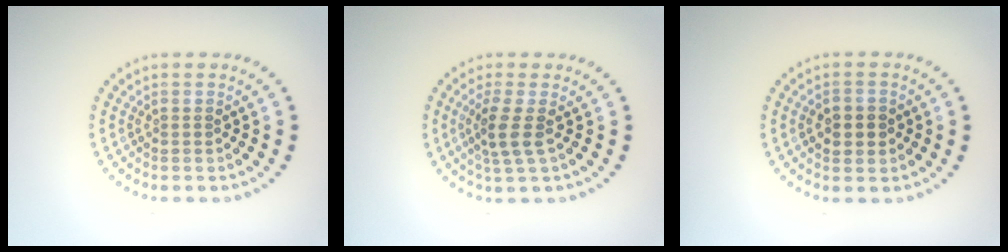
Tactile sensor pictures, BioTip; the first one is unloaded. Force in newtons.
{"total": 2.5, "press": 2.0, "slide": 1.6}
{"total": 2.5, "press": 2.5, "slide": 0.3}